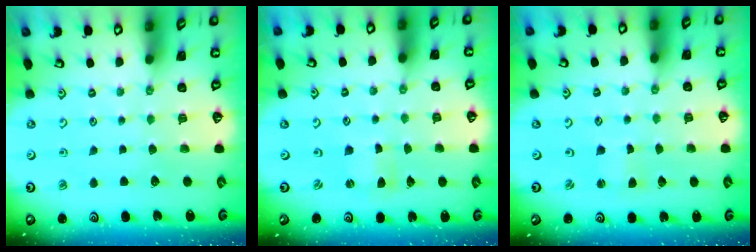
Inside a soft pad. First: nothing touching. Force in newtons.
{"total": 0.0}
{"total": 1.8, "press": 1.7, "slide": 0.4}